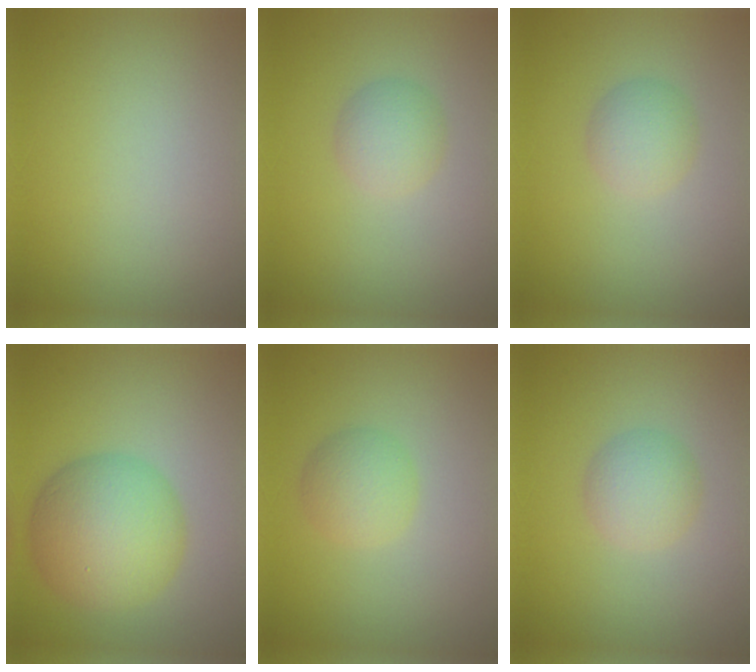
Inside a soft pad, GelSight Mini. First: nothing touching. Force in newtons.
{"total": 2.2, "press": 2.2, "slide": 0.1}
{"total": 2.2, "press": 2.2, "slide": 0.1}
{"total": 7.5, "press": 7.5, "slide": 0.2}
{"total": 2.5, "press": 2.5, "slide": 0.1}
{"total": 2.7, "press": 2.7, "slide": 0.1}